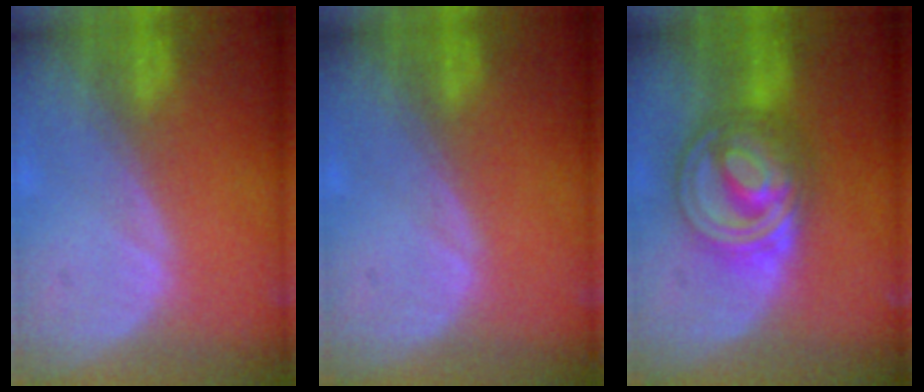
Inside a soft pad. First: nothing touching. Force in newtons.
{"total": 0.0}
{"total": 8.8, "press": 8.8, "slide": 0.7}